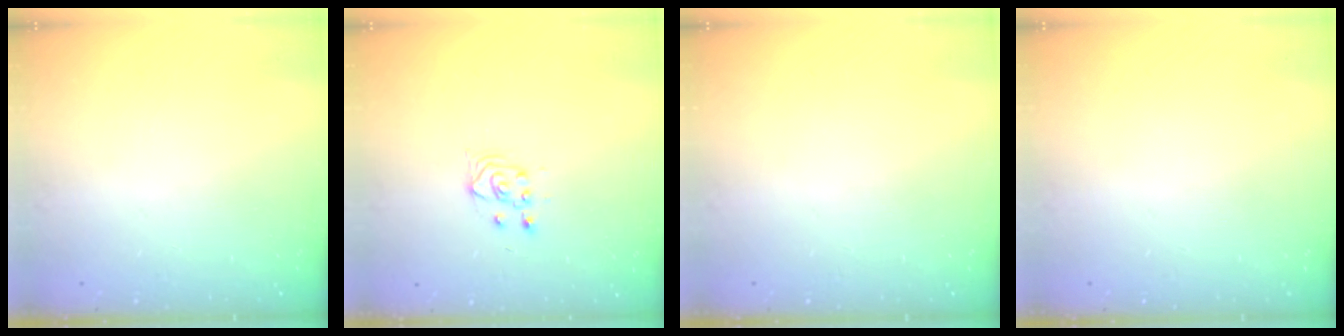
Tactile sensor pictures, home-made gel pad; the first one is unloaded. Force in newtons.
{"total": 3.0, "press": 2.6, "slide": 1.3}
{"total": 0.0}
{"total": 0.0}